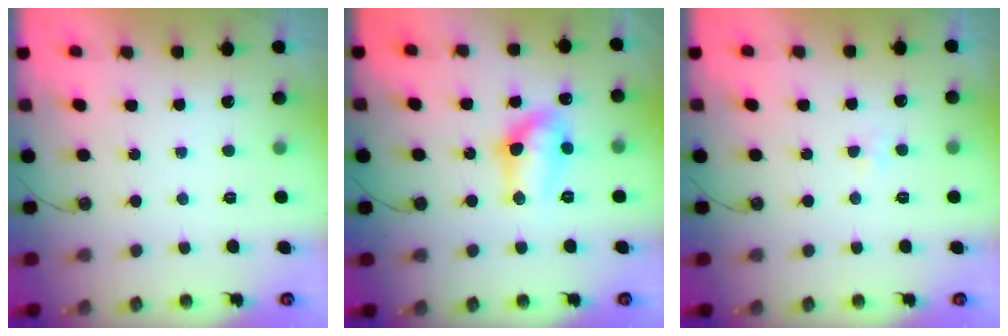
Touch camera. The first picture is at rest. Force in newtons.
{"total": 11.7, "press": 11.7, "slide": 1.0}
{"total": 2.4, "press": 2.3, "slide": 0.6}